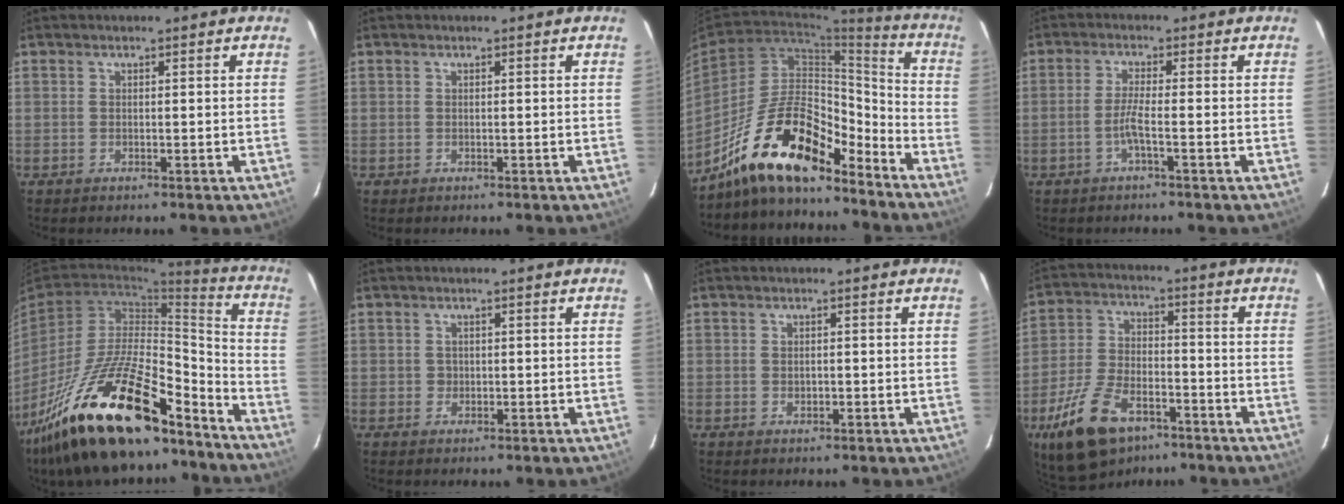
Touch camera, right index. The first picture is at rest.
{"total": 0.6, "force": [-0.3, 0.5, -0.1], "torque": [0.001, 0.002, -0.005]}
{"total": 18.4, "force": [-14.3, 5.6, 10.1], "torque": [-0.191, 0.012, -0.253]}
{"total": 2.9, "force": [-1.5, -0.4, 2.4], "torque": [-0.053, -0.002, -0.030]}
{"total": 27.7, "force": [-19.8, 8.9, 17.3], "torque": [-0.309, -0.013, -0.320]}
{"total": 1.4, "force": [-0.3, 1.3, 0.0], "torque": [0.003, 0.000, -0.001]}
{"total": 0.9, "force": [-0.2, 0.9, 0.3], "torque": [-0.005, 0.000, -0.002]}
{"total": 16.0, "force": [-9.7, 8.2, 9.7], "torque": [-0.209, -0.011, -0.171]}